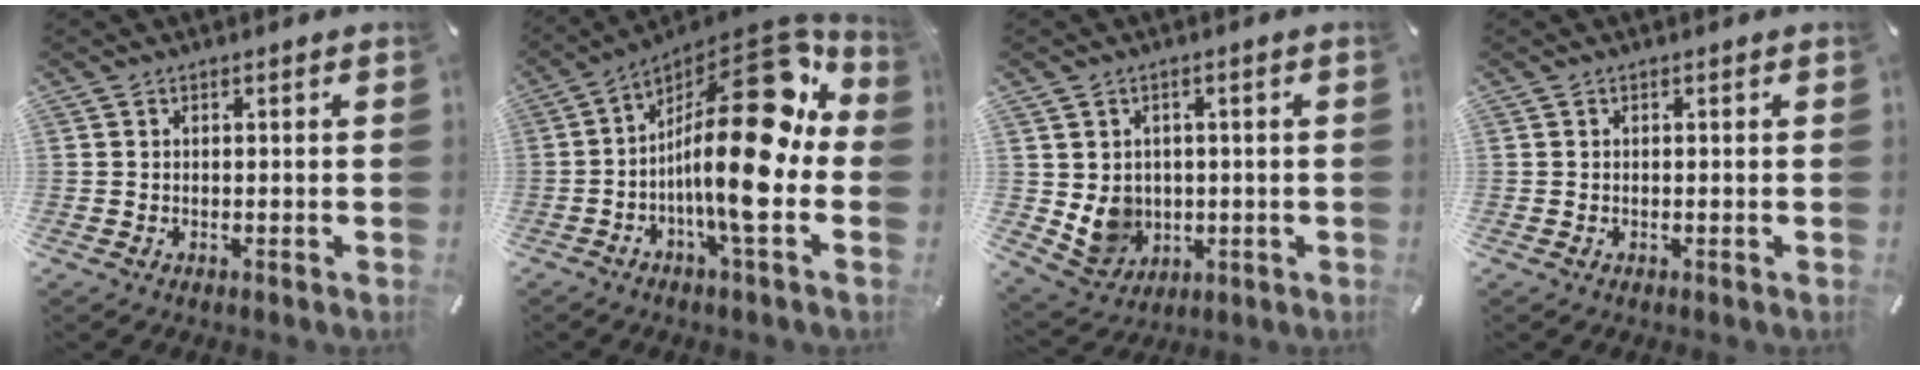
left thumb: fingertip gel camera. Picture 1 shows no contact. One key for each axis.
{"total": 25.1, "fx": 1.3, "fy": 7.7, "fz": 23.9, "tx": -0.407, "ty": -0.035, "tz": 0.015}
{"total": 7.7, "fx": 0.9, "fy": 7.5, "fz": 1.8, "tx": -0.040, "ty": -0.016, "tz": 0.023}
{"total": 0.0}